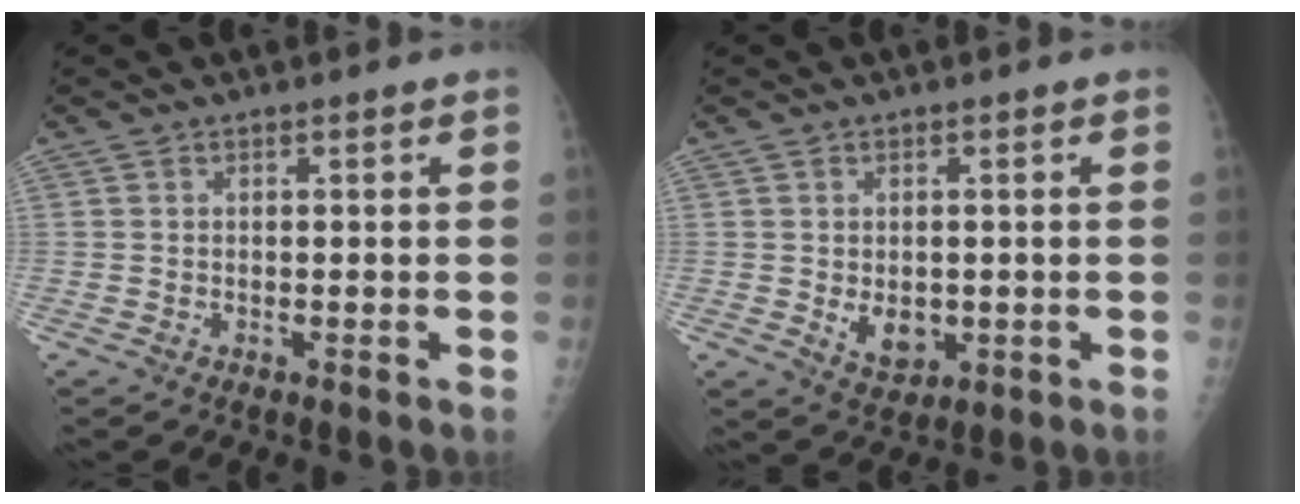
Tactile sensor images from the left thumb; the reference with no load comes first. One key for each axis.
{"total": 4.8, "fx": -0.5, "fy": 3.6, "fz": 3.2, "tx": -0.030, "ty": -0.007, "tz": 0.007}